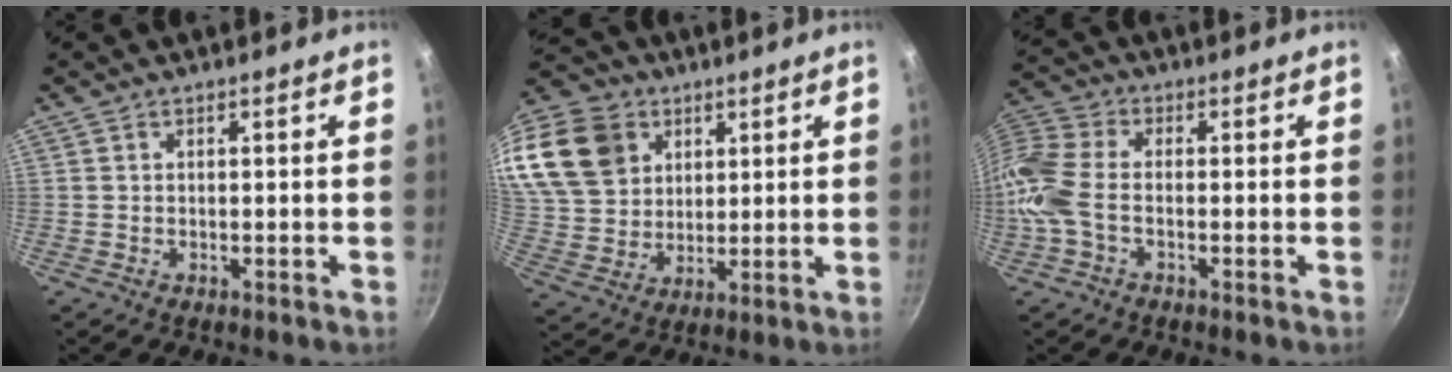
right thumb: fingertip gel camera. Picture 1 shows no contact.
{"total": 20.8, "force": [9.4, 15.9, 9.6], "torque": [-0.197, -0.004, 0.186]}
{"total": 10.7, "force": [-2.2, 6.3, 8.4], "torque": [-0.185, 0.026, -0.069]}